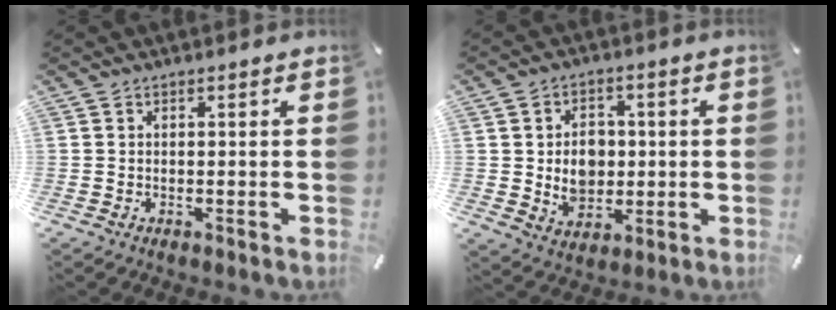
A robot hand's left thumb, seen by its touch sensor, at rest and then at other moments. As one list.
[{"total": 8.5, "force": [0.5, 7.1, 4.6], "torque": [-0.062, 0.003, 0.008]}]